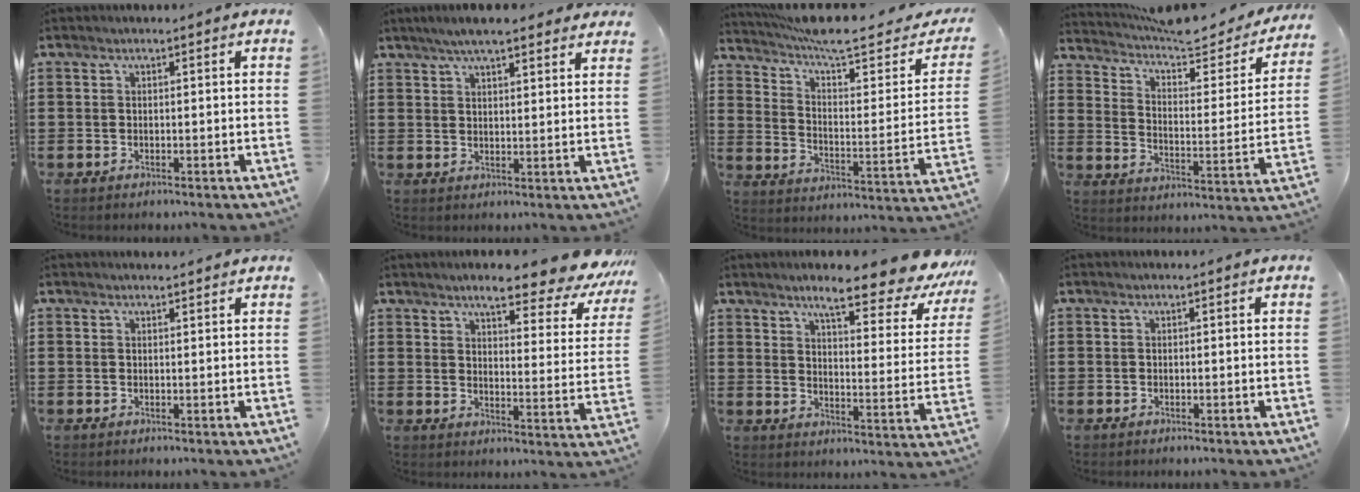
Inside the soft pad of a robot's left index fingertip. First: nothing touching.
{"total": 5.5, "force": [4.6, 0.9, 2.8], "torque": [-0.065, -0.002, 0.083]}
{"total": 8.1, "force": [6.8, 0.9, 4.3], "torque": [-0.109, -0.049, 0.111]}
{"total": 6.3, "force": [5.5, 1.3, 2.8], "torque": [-0.075, -0.037, 0.089]}
{"total": 0.9, "force": [0.9, 0.0, 0.1], "torque": [-0.005, -0.002, 0.017]}
{"total": 8.4, "force": [7.0, 1.0, 4.5], "torque": [-0.080, -0.041, 0.116]}
{"total": 10.0, "force": [8.0, 1.0, 5.9], "torque": [-0.102, -0.048, 0.128]}
{"total": 0.0}